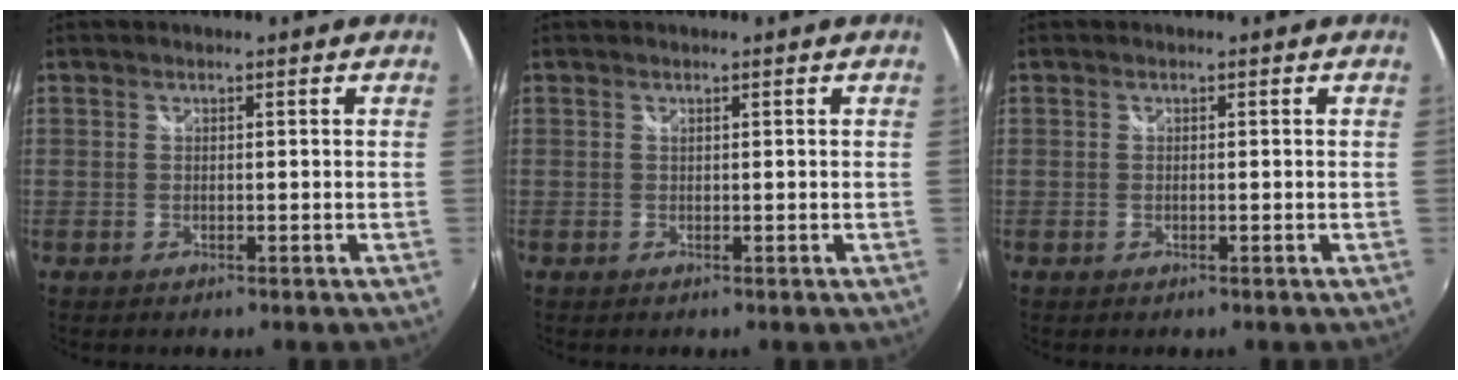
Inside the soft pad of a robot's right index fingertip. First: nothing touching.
{"total": 0.0}
{"total": 0.0}